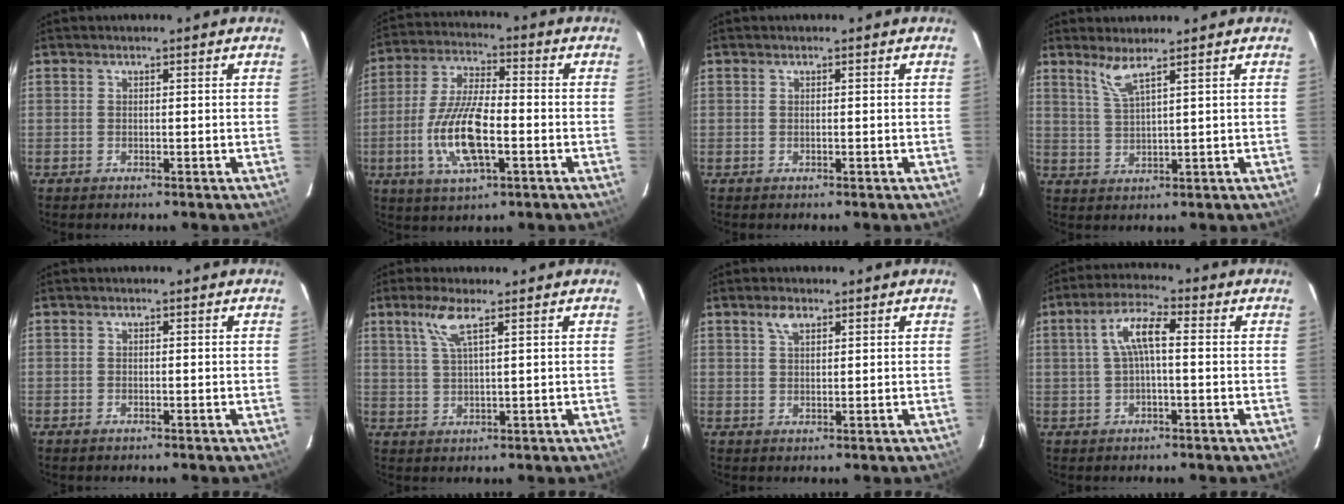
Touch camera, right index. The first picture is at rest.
{"total": 13.5, "force": [-3.7, 4.6, 12.1], "torque": [-0.254, -0.004, -0.071]}
{"total": 0.0}
{"total": 3.6, "force": [2.7, -0.5, 2.4], "torque": [-0.053, -0.006, 0.058]}
{"total": 0.7, "force": [-0.5, 0.4, 0.0], "torque": [-0.002, 0.001, -0.010]}
{"total": 4.7, "force": [2.6, 0.4, 3.9], "torque": [-0.084, 0.003, 0.056]}
{"total": 2.6, "force": [1.6, 1.2, 1.6], "torque": [-0.030, 0.006, 0.030]}
{"total": 6.1, "force": [0.3, 1.7, 5.8], "torque": [-0.116, 0.016, 0.009]}